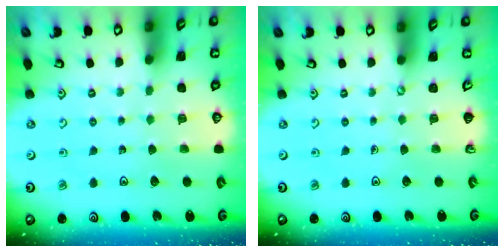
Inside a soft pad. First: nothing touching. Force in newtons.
{"total": 0.0}